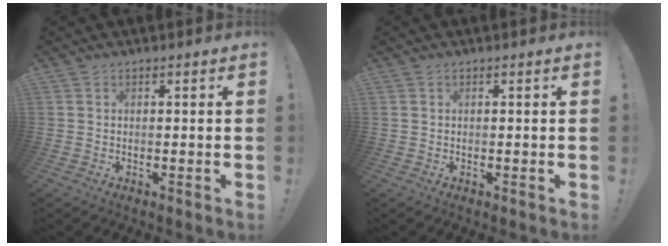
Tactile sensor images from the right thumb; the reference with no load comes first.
{"total": 0.0}